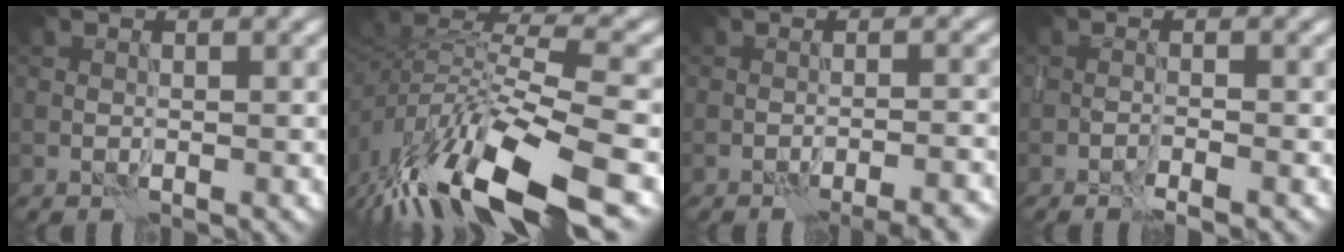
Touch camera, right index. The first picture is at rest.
{"total": 13.5, "force": [-8.3, 4.9, 9.4], "torque": [-0.187, 0.000, -0.142]}
{"total": 5.6, "force": [-4.5, 1.1, 3.0], "torque": [-0.025, 0.016, -0.051]}
{"total": 1.7, "force": [-1.3, 0.1, 1.0], "torque": [-0.017, -0.001, -0.028]}